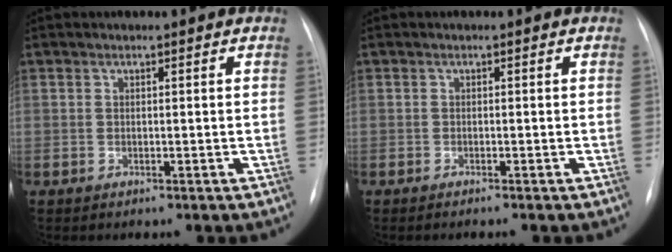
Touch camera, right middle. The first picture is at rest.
{"total": 1.1, "force": [-0.8, -0.2, 0.6], "torque": [-0.007, -0.002, -0.010]}